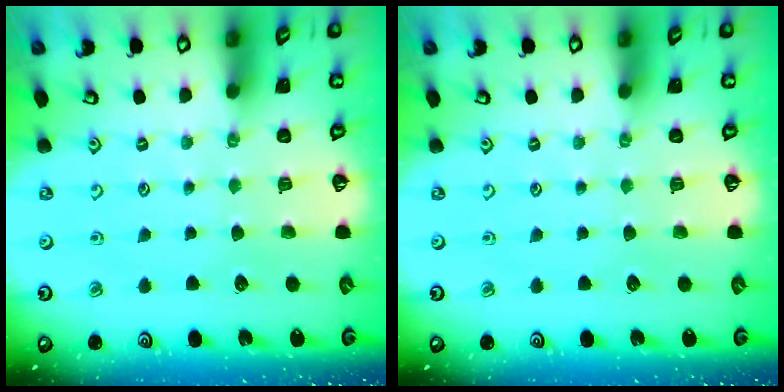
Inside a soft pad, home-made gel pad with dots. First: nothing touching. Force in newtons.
{"total": 0.0}